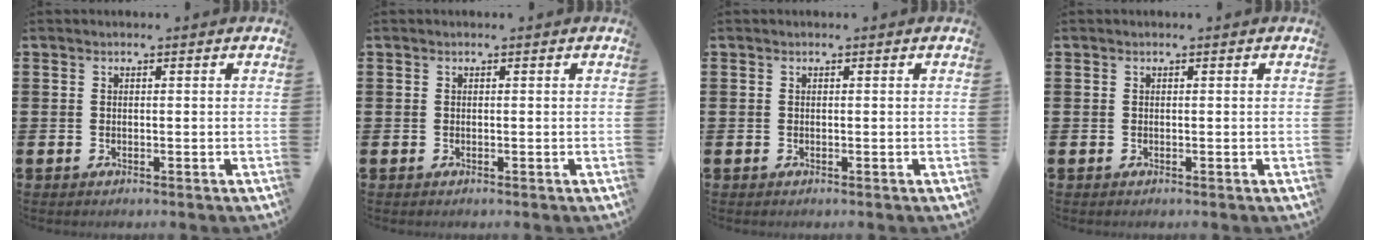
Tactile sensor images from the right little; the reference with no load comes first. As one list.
[{"total": 0.0}, {"total": 0.0}, {"total": 0.0}]